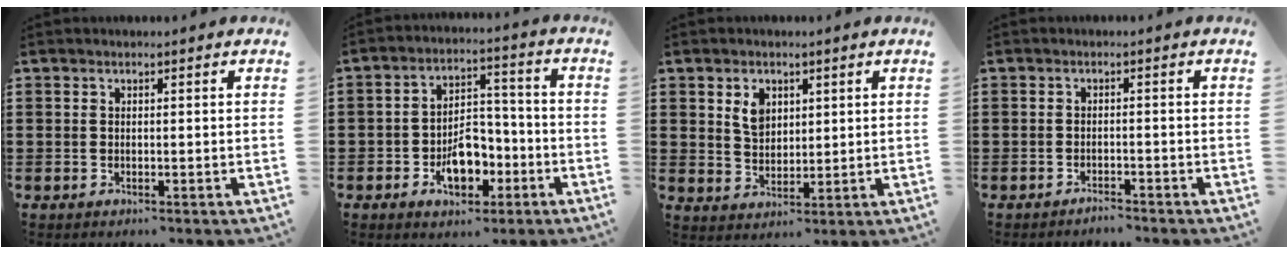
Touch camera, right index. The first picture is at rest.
{"total": 8.0, "force": [-3.2, 5.1, 5.3], "torque": [-0.077, 0.011, -0.056]}
{"total": 4.2, "force": [1.9, 2.9, 2.4], "torque": [-0.049, 0.007, 0.032]}
{"total": 1.5, "force": [-1.5, 0.0, 0.1], "torque": [-0.007, 0.002, -0.031]}